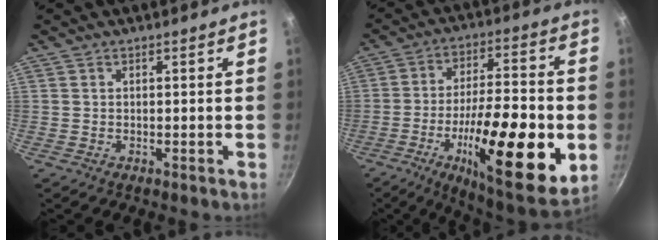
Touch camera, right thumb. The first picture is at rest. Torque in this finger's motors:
{"motor_torque": [2.46, 2.55, 2.43, -0.33, 0.67]}